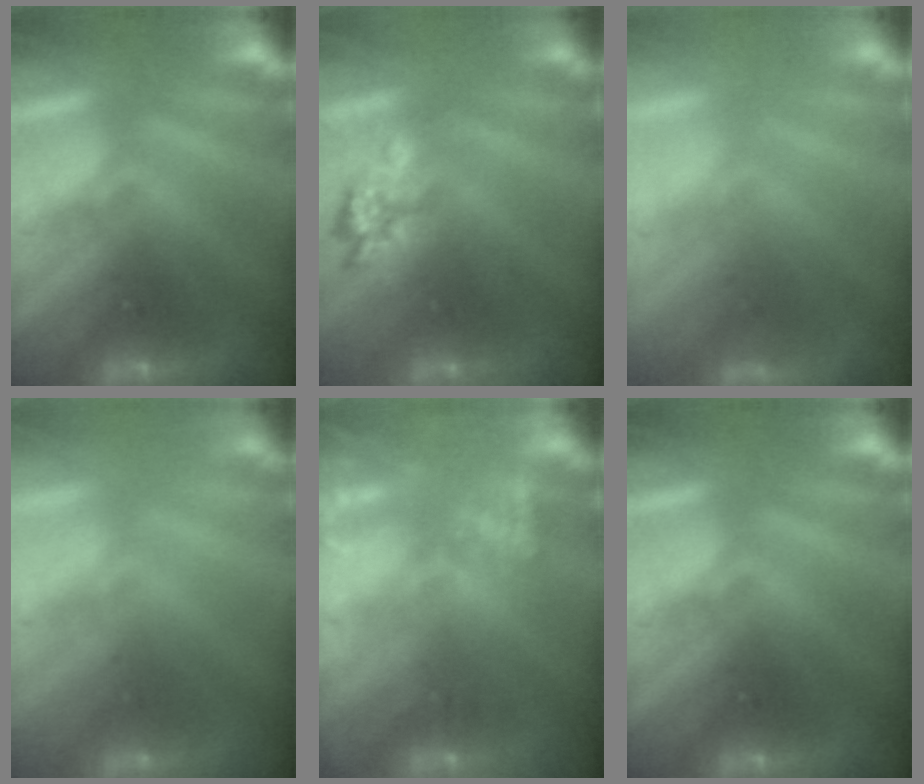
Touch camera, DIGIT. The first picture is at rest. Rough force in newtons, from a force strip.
{"total": 2.4}
{"total": 1.3}
{"total": 3.0}
{"total": 9.4}
{"total": 0.0}